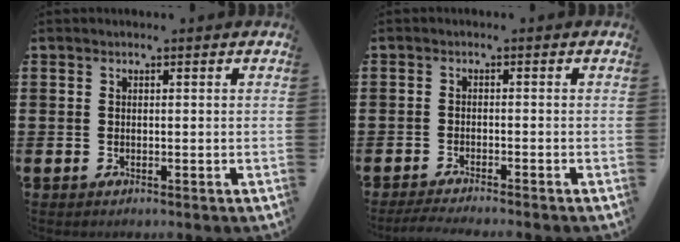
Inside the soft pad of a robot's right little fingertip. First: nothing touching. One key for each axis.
{"total": 1.7, "fx": -1.5, "fy": -0.1, "fz": 0.7, "tx": -0.010, "ty": 0.003, "tz": -0.030}